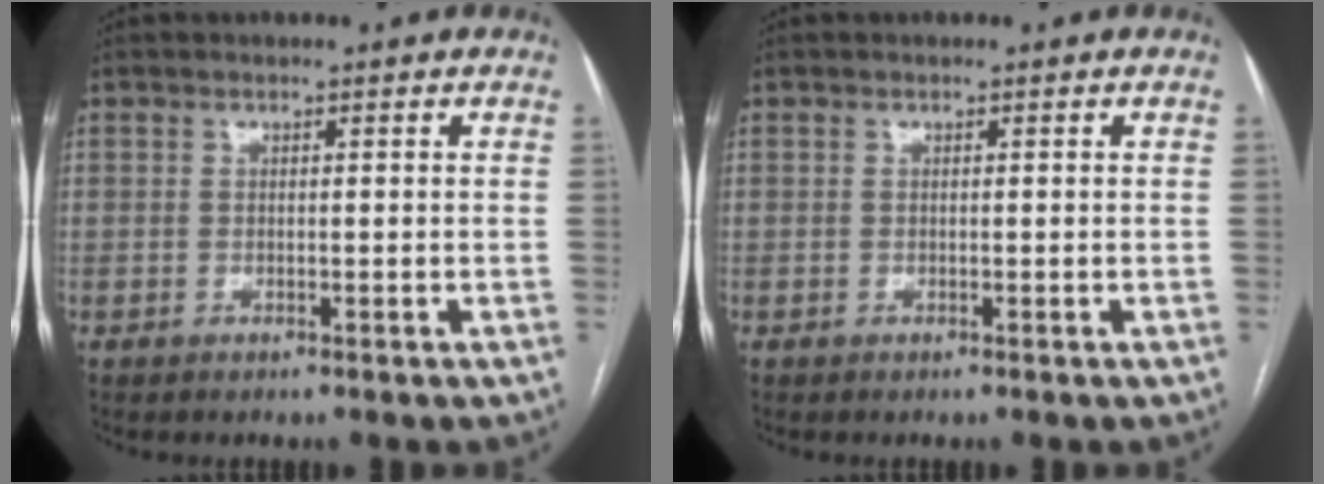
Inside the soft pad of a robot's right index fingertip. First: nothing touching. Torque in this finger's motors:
{"motor_torque": [0.00, 0.01, 0.00, 0.00]}